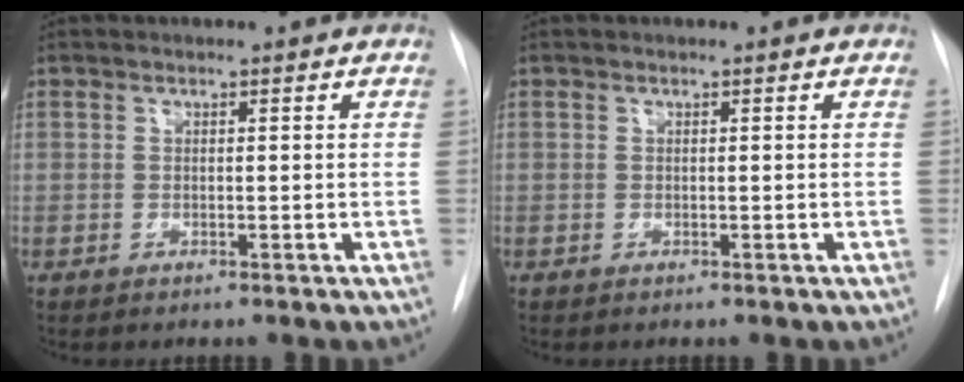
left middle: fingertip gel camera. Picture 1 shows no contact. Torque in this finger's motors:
{"motor_torque": [0.00, 0.00, 0.00, 0.00]}